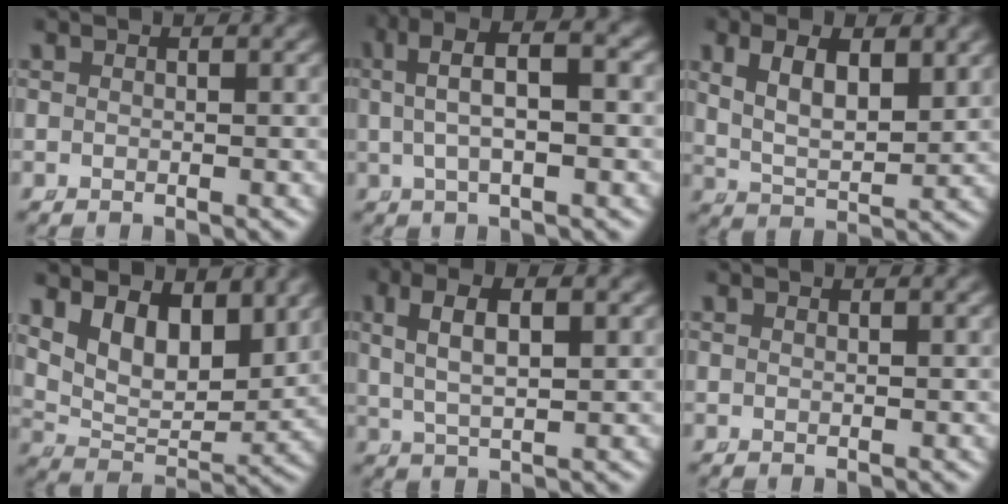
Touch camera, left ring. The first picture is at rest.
{"total": 5.6, "force": [1.7, 2.3, 4.7], "torque": [-0.073, 0.019, 0.019]}
{"total": 5.6, "force": [1.6, 3.3, 4.2], "torque": [-0.070, -0.008, 0.030]}
{"total": 8.9, "force": [3.1, 6.1, 5.8], "torque": [-0.099, -0.014, 0.053]}
{"total": 4.5, "force": [1.5, 1.8, 3.9], "torque": [-0.073, 0.004, 0.033]}
{"total": 0.0}